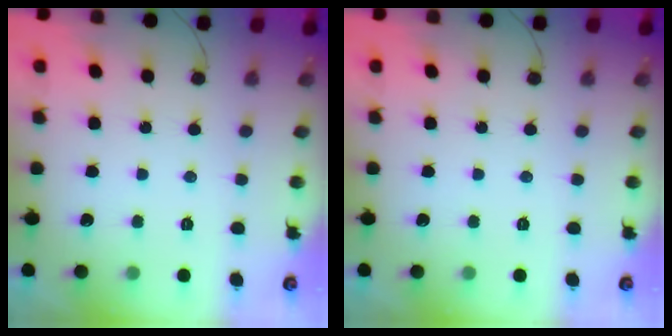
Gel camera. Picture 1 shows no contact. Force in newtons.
{"total": 0.0}